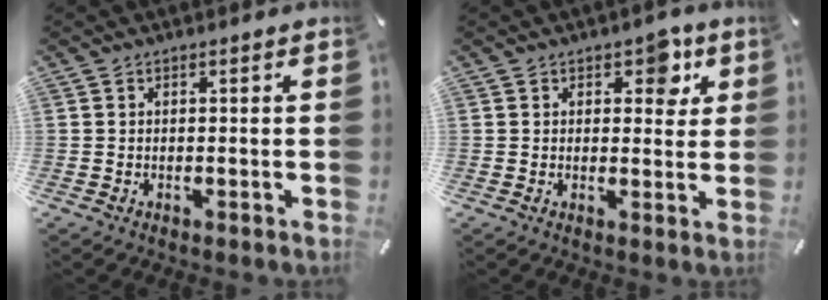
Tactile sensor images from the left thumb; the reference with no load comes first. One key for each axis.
{"total": 5.8, "fx": 2.7, "fy": 3.6, "fz": 3.6, "tx": -0.024, "ty": -0.008, "tz": 0.036}